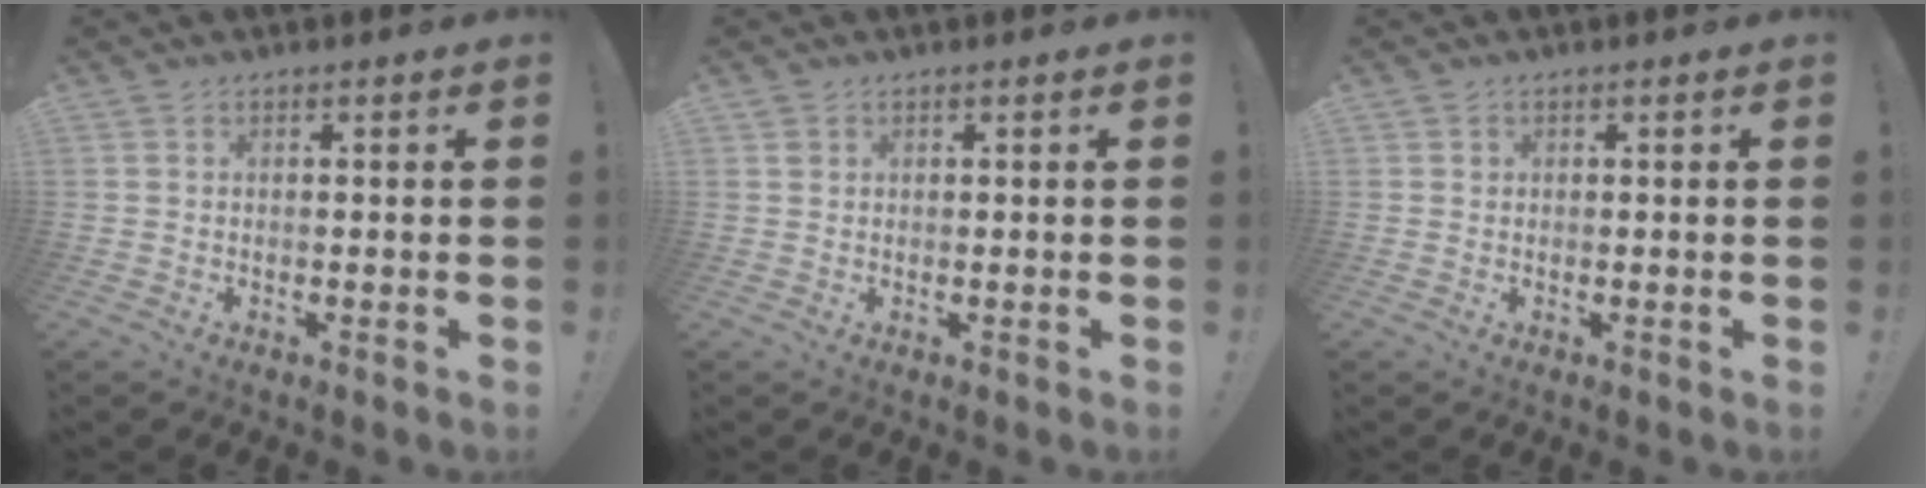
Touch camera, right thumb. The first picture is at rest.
{"total": 1.2, "force": [0.7, 0.9, 0.3], "torque": [-0.005, 0.002, 0.014]}
{"total": 0.9, "force": [0.1, 0.8, 0.1], "torque": [0.006, 0.000, 0.000]}